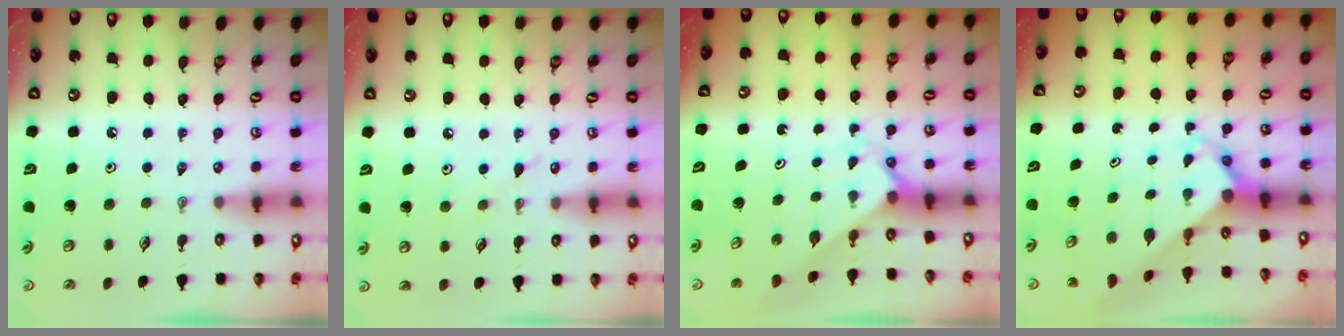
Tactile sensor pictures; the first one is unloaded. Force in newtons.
{"total": 2.7, "press": 2.7, "slide": 0.5}
{"total": 2.1, "press": 2.1, "slide": 0.2}
{"total": 3.8, "press": 3.7, "slide": 0.3}